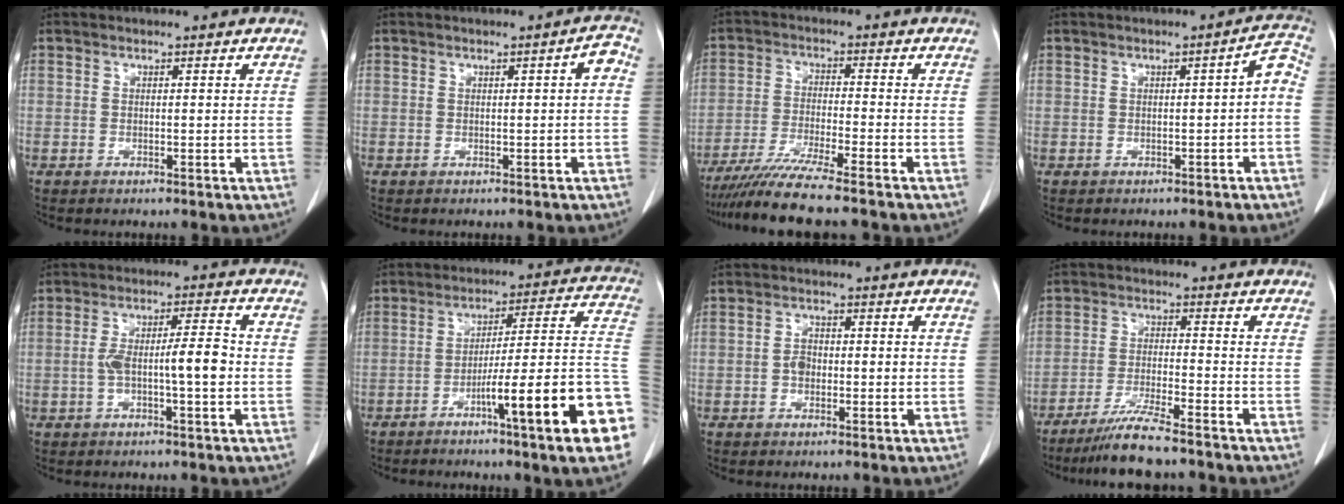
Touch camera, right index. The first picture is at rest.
{"total": 2.0, "force": [0.1, 0.3, 2.0], "torque": [-0.022, 0.006, 0.000]}
{"total": 9.8, "force": [-8.1, -1.0, 5.4], "torque": [-0.087, -0.031, -0.139]}
{"total": 3.3, "force": [-0.8, 0.7, 3.1], "torque": [-0.032, 0.016, -0.012]}
{"total": 7.5, "force": [-1.0, 1.2, 7.3], "torque": [-0.134, 0.016, -0.018]}
{"total": 20.1, "force": [-7.8, 0.2, 18.6], "torque": [-0.179, 0.006, -0.116]}
{"total": 3.0, "force": [-0.4, 1.8, 2.3], "torque": [-0.041, 0.008, -0.007]}
{"total": 7.6, "force": [-6.4, -0.1, 4.2], "torque": [-0.076, -0.024, -0.113]}